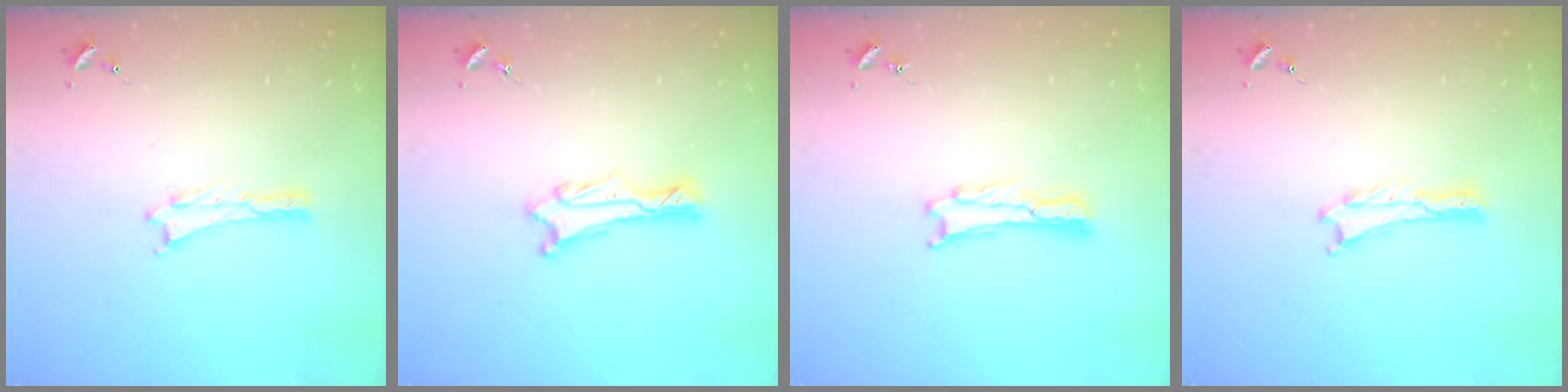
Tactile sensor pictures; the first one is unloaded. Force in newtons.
{"total": 1.3, "press": 1.3, "slide": 0.1}
{"total": 0.7, "press": 0.7, "slide": 0.2}
{"total": 0.0}